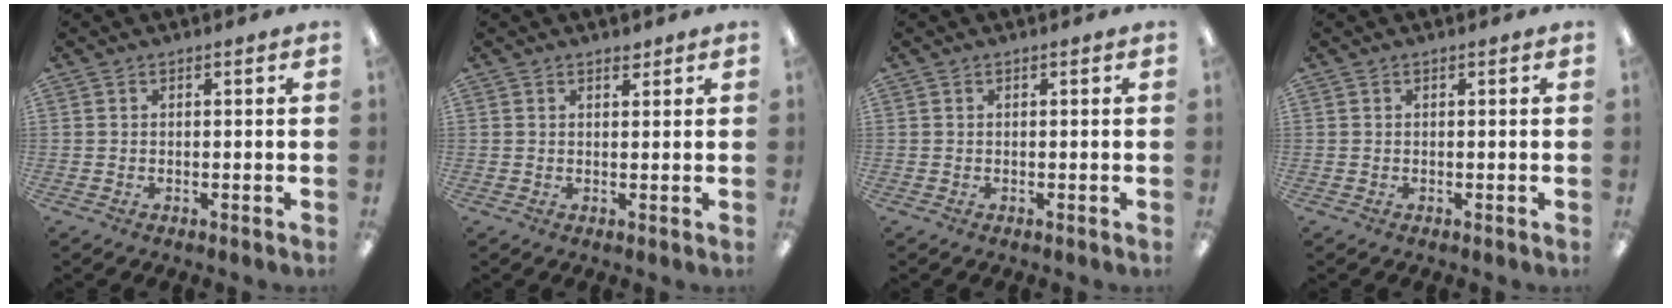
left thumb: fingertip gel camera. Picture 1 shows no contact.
{"total": 1.7, "force": [1.4, 0.6, 0.6], "torque": [-0.004, -0.004, 0.025]}
{"total": 0.0}
{"total": 0.0}